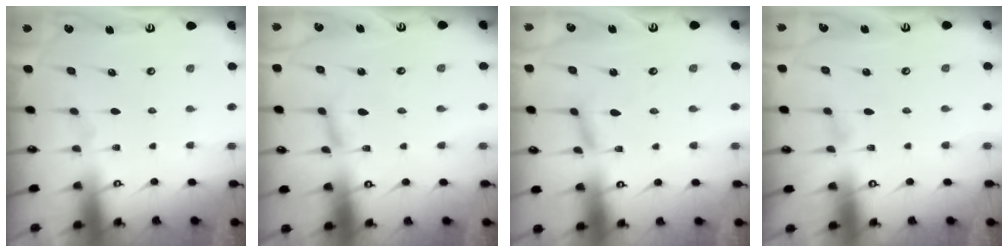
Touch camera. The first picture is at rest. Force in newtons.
{"total": 2.7, "press": 2.7, "slide": 0.2}
{"total": 5.1, "press": 5.1, "slide": 0.4}
{"total": 1.9, "press": 1.9, "slide": 0.2}